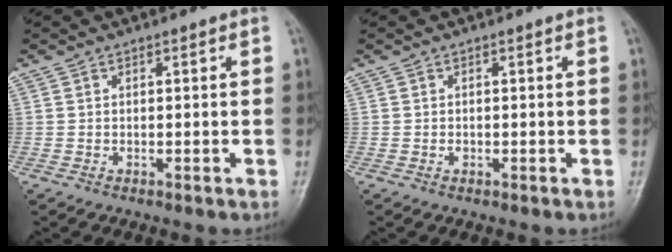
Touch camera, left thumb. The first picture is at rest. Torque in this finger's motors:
{"motor_torque": [-0.01, 0.39, 0.23, 0.01, 0.00]}